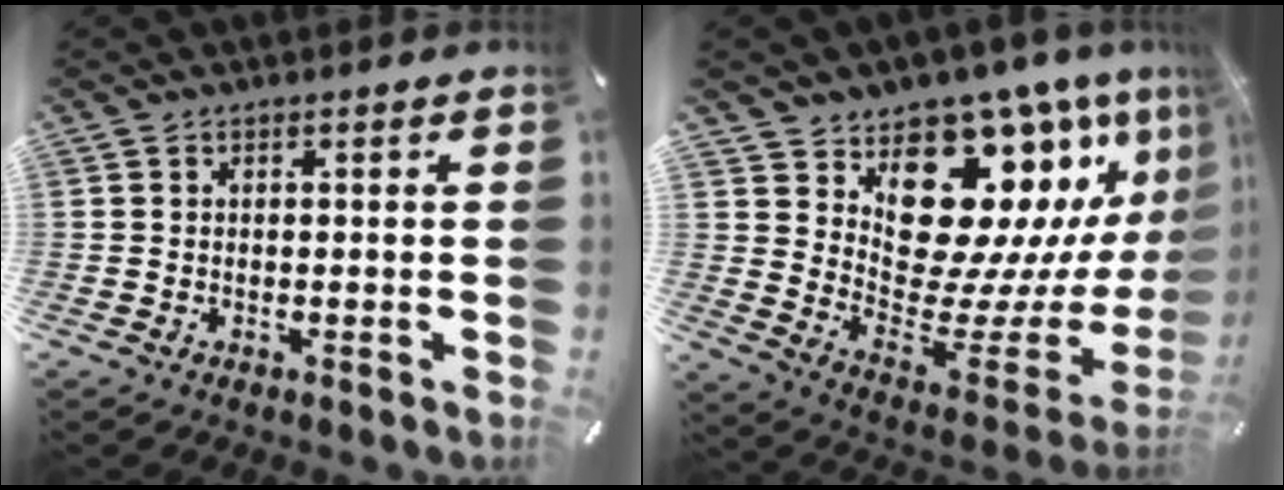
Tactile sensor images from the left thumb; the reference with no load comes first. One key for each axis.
{"total": 19.7, "fx": 10.7, "fy": 11.3, "fz": 12.0, "tx": -0.147, "ty": -0.111, "tz": 0.198}